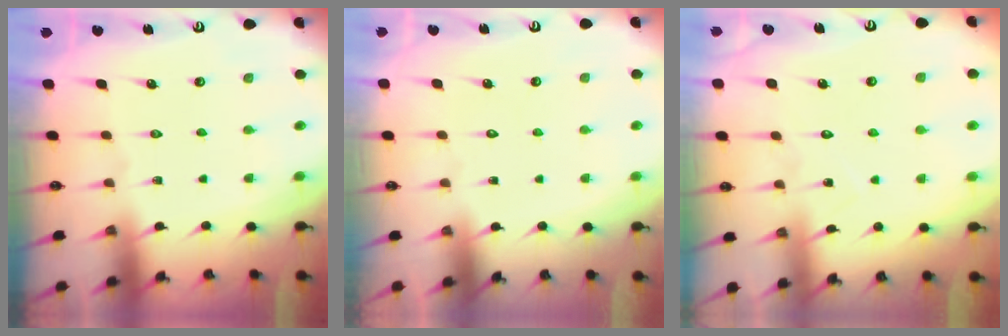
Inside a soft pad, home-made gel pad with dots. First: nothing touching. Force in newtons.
{"total": 1.7, "press": 1.6, "slide": 0.2}
{"total": 7.3, "press": 7.3, "slide": 0.3}